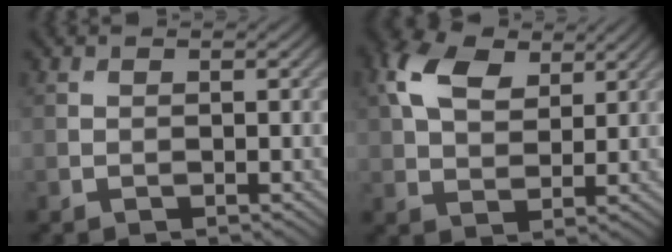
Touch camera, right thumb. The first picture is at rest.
{"total": 8.5, "force": [3.7, 5.1, 5.6], "torque": [-0.136, 0.015, 0.066]}